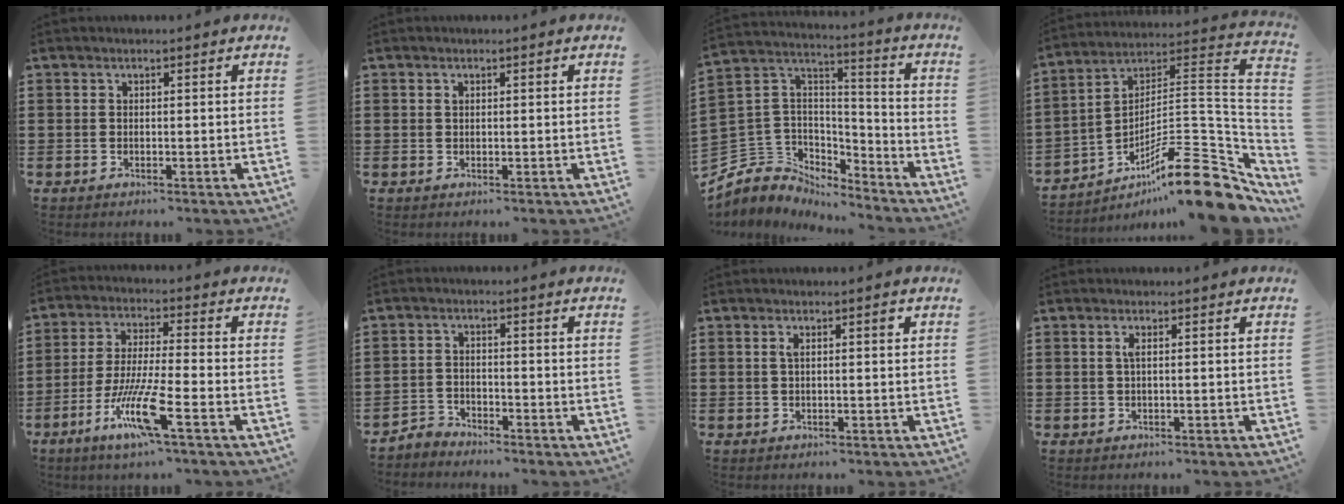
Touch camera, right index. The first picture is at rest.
{"total": 0.5, "force": [0.2, 0.3, 0.4], "torque": [-0.010, -0.001, 0.004]}
{"total": 6.5, "force": [-4.7, 4.5, -0.3], "torque": [-0.040, -0.016, -0.097]}
{"total": 16.1, "force": [-10.0, 2.8, 12.3], "torque": [-0.189, 0.026, -0.174]}
{"total": 10.7, "force": [-5.3, 1.2, 9.2], "torque": [-0.202, -0.013, -0.106]}
{"total": 2.5, "force": [-2.5, 0.5, -0.1], "torque": [-0.008, 0.003, -0.054]}
{"total": 1.8, "force": [0.5, 0.4, 1.7], "torque": [-0.031, 0.004, 0.006]}
{"total": 1.3, "force": [0.1, 0.1, 1.3], "torque": [-0.026, 0.001, 0.001]}